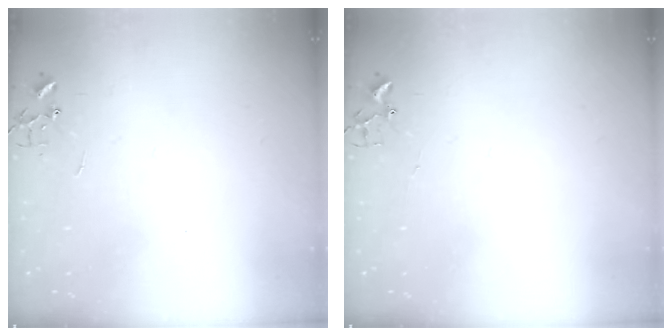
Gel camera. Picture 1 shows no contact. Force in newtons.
{"total": 1.7, "press": 1.6, "slide": 0.2}